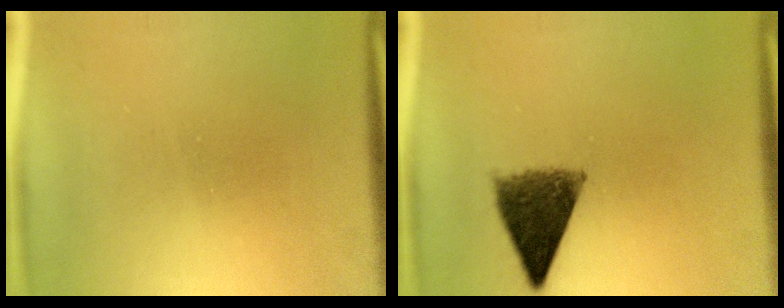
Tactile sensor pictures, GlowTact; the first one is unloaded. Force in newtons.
{"total": 8.2}